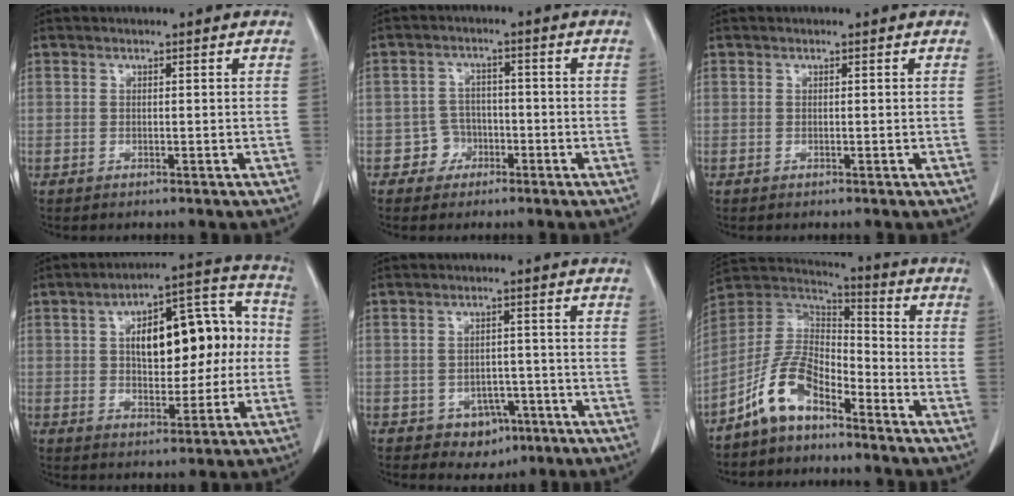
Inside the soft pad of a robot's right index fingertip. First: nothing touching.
{"total": 3.6, "force": [-1.7, 3.1, 0.0], "torque": [0.009, 0.016, -0.030]}
{"total": 0.0}
{"total": 16.9, "force": [1.3, 7.4, 15.1], "torque": [-0.224, 0.049, 0.027]}
{"total": 4.8, "force": [-2.5, 3.7, 1.9], "torque": [-0.018, 0.009, -0.024]}
{"total": 10.1, "force": [-6.7, 4.7, 5.9], "torque": [-0.132, 0.025, -0.135]}